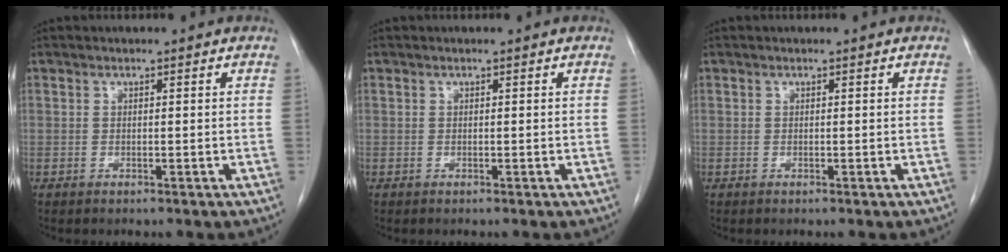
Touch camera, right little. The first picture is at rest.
{"total": 0.0}
{"total": 0.0}